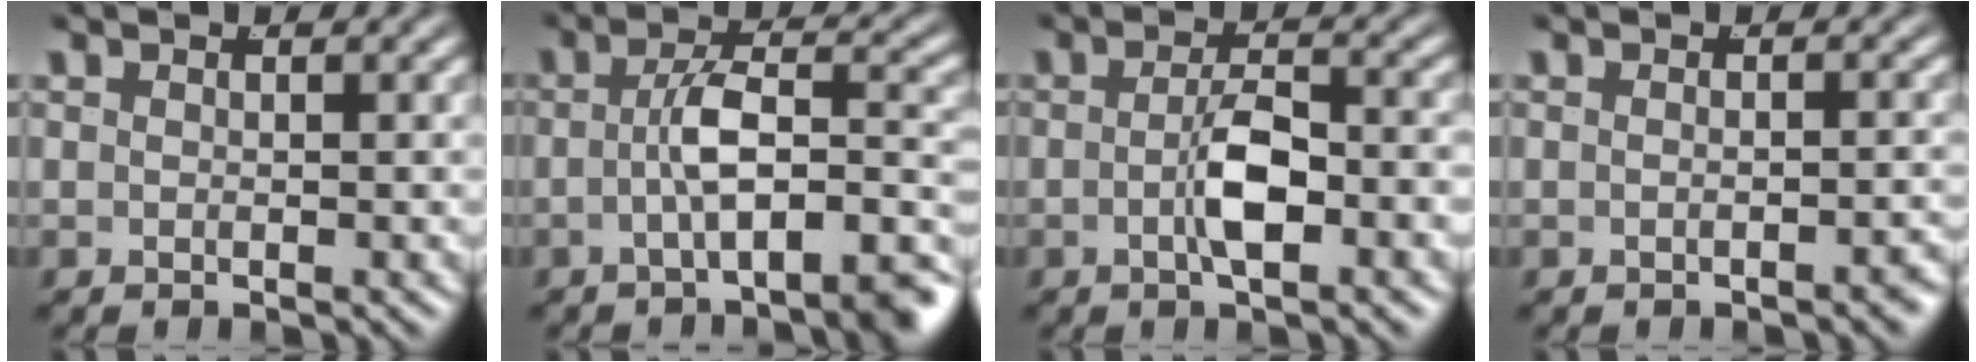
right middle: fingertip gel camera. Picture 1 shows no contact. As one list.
[{"total": 5.9, "force": [-3.7, 1.5, 4.3], "torque": [-0.064, -0.003, -0.056]}, {"total": 3.1, "force": [-1.2, 0.5, 2.8], "torque": [-0.053, -0.006, -0.016]}, {"total": 1.2, "force": [-1.1, 0.1, 0.6], "torque": [-0.010, 0.004, -0.019]}]